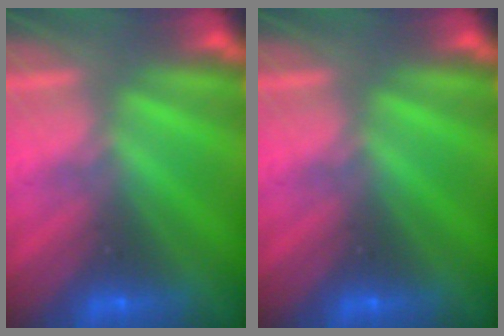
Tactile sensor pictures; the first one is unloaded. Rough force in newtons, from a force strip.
{"total": 0.0}